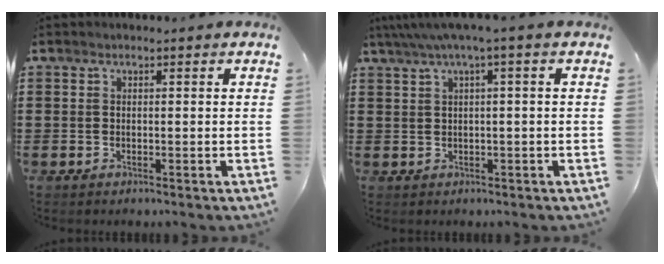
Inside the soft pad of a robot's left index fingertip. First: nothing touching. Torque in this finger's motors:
{"motor_torque": [1.43, -0.71, 0.49, 0.15]}